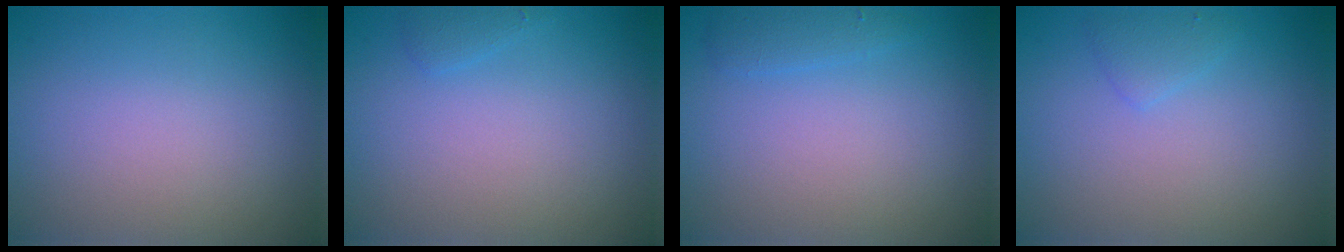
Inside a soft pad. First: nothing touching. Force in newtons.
{"total": 0.8, "press": 0.8, "slide": 0.1}
{"total": 1.2, "press": 1.2, "slide": 0.1}
{"total": 1.3, "press": 1.3, "slide": 0.1}